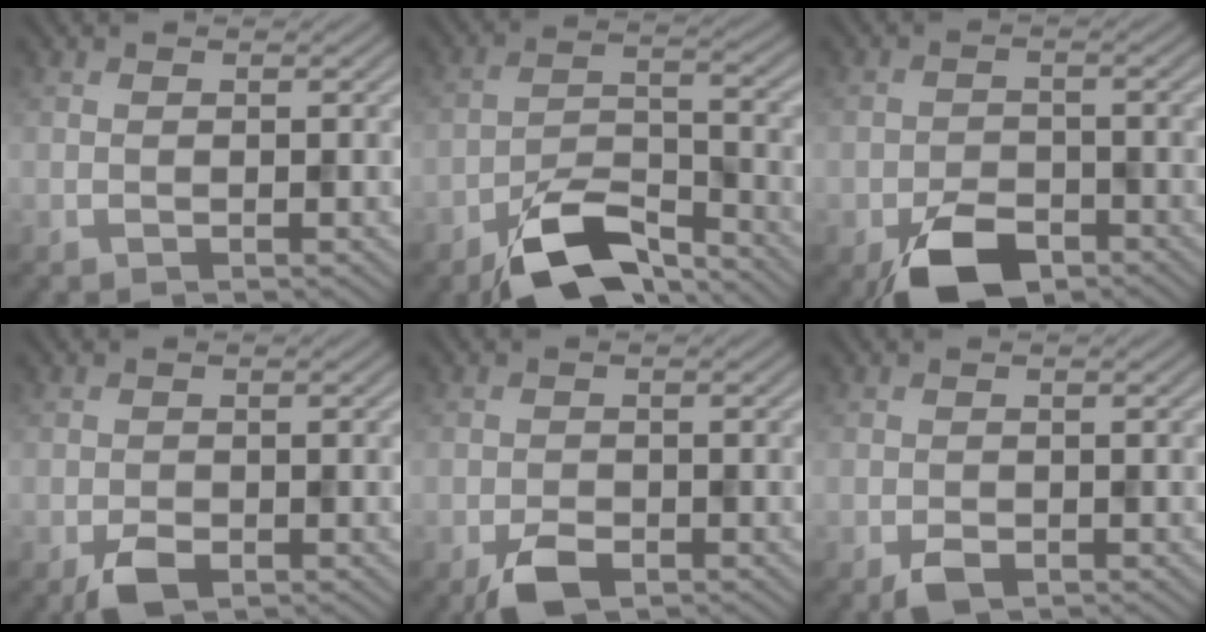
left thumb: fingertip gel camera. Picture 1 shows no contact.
{"total": 9.4, "force": [-7.0, 3.3, 5.3], "torque": [-0.089, 0.000, -0.140]}
{"total": 6.3, "force": [-4.0, 3.4, 3.3], "torque": [-0.053, -0.005, -0.074]}
{"total": 2.9, "force": [-1.6, 1.6, 1.8], "torque": [-0.030, -0.006, -0.027]}
{"total": 3.4, "force": [-2.1, 1.8, 2.0], "torque": [-0.032, -0.005, -0.037]}
{"total": 1.8, "force": [-1.1, 1.0, 1.0], "torque": [-0.017, -0.002, -0.019]}